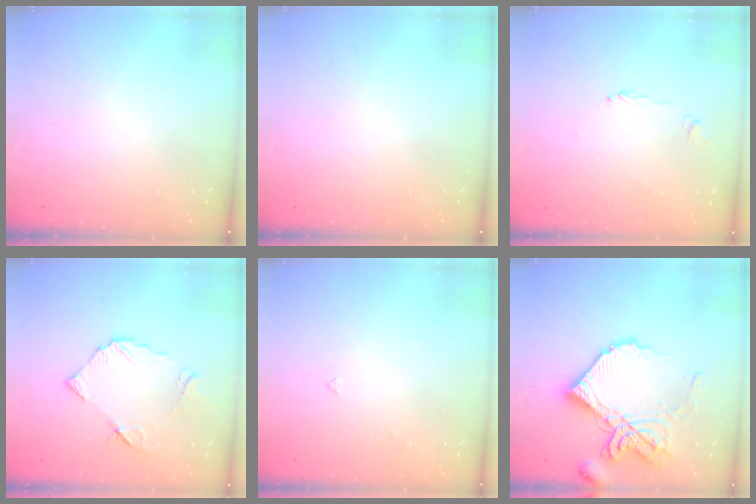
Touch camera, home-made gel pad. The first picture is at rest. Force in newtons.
{"total": 0.0}
{"total": 2.3, "press": 2.3, "slide": 0.3}
{"total": 9.6, "press": 9.5, "slide": 1.0}
{"total": 2.3, "press": 2.3, "slide": 0.5}
{"total": 19.3, "press": 19.2, "slide": 1.9}